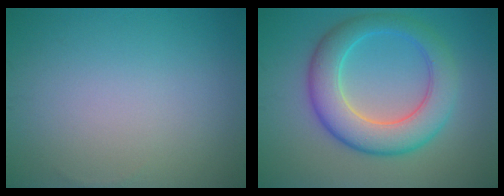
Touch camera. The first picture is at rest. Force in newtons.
{"total": 7.3, "press": 7.3, "slide": 0.3}